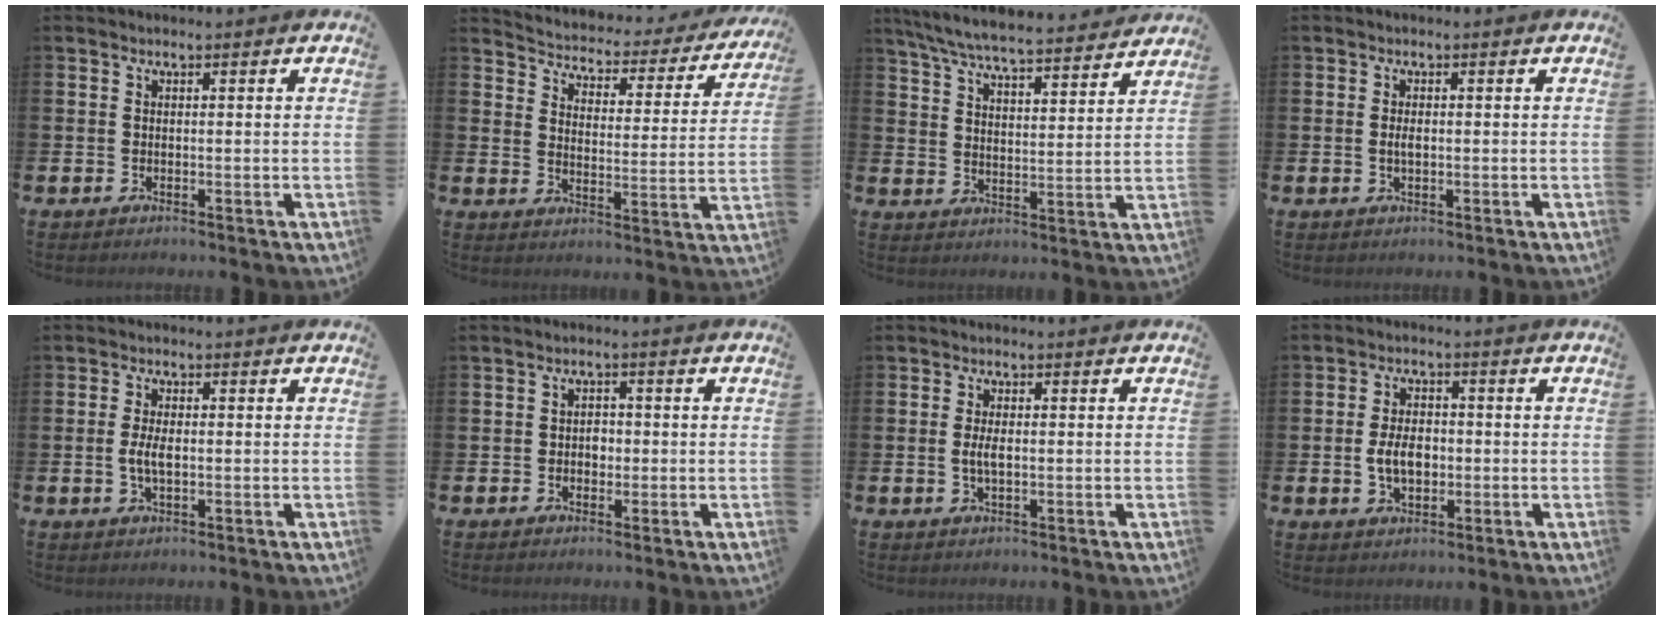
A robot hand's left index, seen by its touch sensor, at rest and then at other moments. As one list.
[{"total": 3.0, "force": [2.7, 1.2, 0.3], "torque": [-0.030, -0.030, 0.035]}, {"total": 7.3, "force": [6.9, 0.6, 2.2], "torque": [-0.073, -0.043, 0.121]}, {"total": 1.3, "force": [0.0, 0.6, 1.2], "torque": [-0.021, 0.003, -0.002]}, {"total": 3.1, "force": [-0.2, 1.3, 2.7], "torque": [-0.057, -0.001, -0.007]}, {"total": 1.8, "force": [-0.3, 1.5, 0.9], "torque": [-0.008, 0.003, -0.010]}, {"total": 2.4, "force": [0.0, 0.9, 2.2], "torque": [-0.039, 0.001, -0.003]}, {"total": 4.7, "force": [-0.5, 3.0, 3.6], "torque": [-0.058, 0.006, -0.012]}]